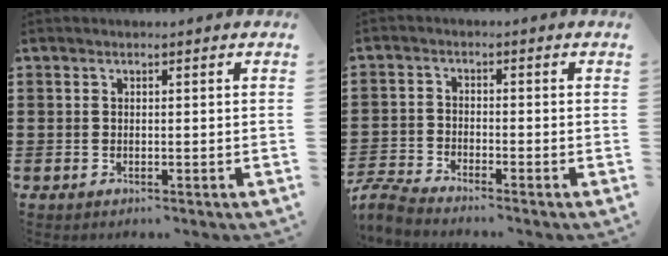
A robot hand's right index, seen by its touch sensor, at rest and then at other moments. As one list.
[{"total": 3.7, "force": [-3.7, 0.1, 0.6], "torque": [-0.035, -0.008, -0.081]}]